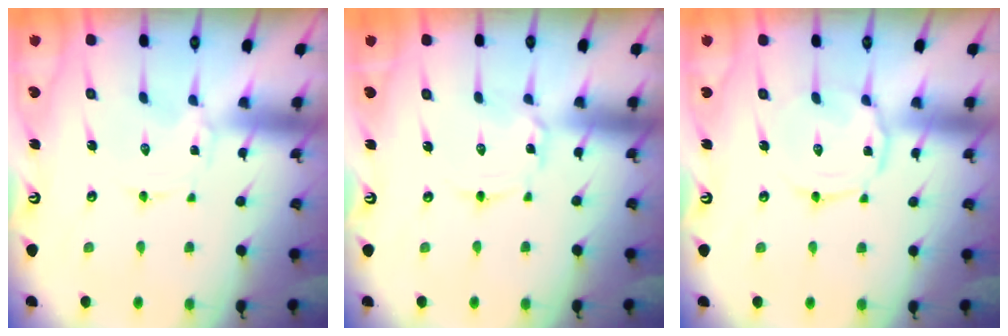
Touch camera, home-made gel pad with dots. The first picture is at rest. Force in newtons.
{"total": 2.4, "press": 2.4, "slide": 0.1}
{"total": 5.2, "press": 5.1, "slide": 0.4}